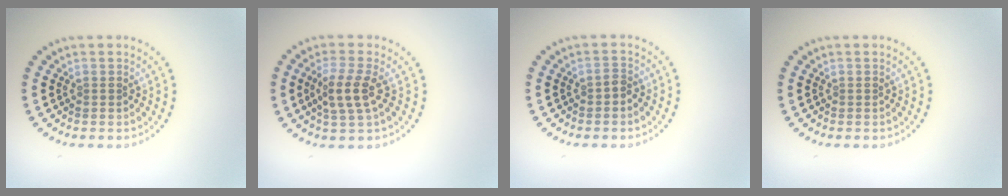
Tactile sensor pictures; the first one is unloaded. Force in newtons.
{"total": 3.0, "press": 2.6, "slide": 1.4}
{"total": 0.9, "press": 0.8, "slide": 0.5}
{"total": 0.0}